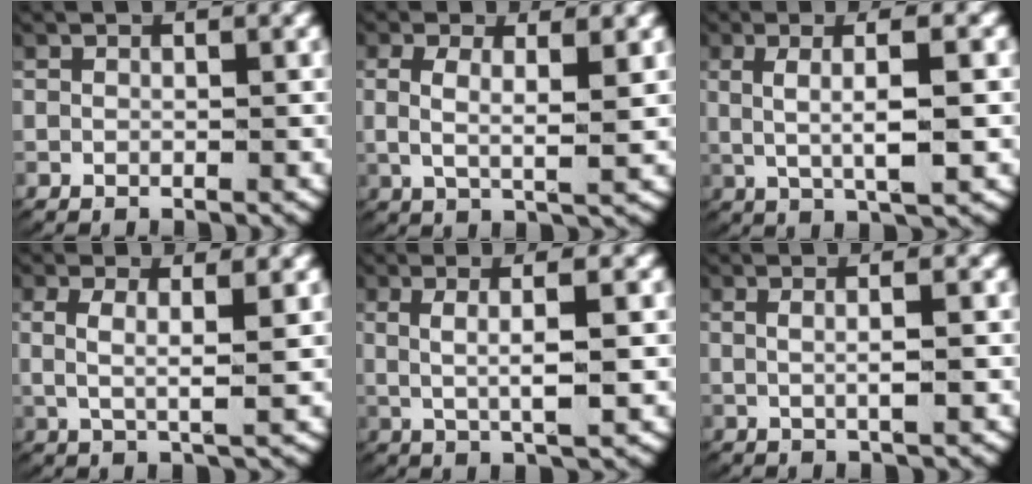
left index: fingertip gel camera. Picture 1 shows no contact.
{"total": 3.8, "force": [1.0, 1.5, 3.4], "torque": [-0.070, -0.008, 0.021]}
{"total": 6.1, "force": [2.1, 1.3, 5.6], "torque": [-0.089, 0.019, 0.036]}
{"total": 3.7, "force": [1.2, 1.3, 3.3], "torque": [-0.070, -0.007, 0.025]}
{"total": 5.5, "force": [1.8, 1.3, 5.1], "torque": [-0.081, 0.015, 0.033]}
{"total": 2.3, "force": [0.2, 0.3, 2.2], "torque": [-0.041, -0.002, 0.010]}